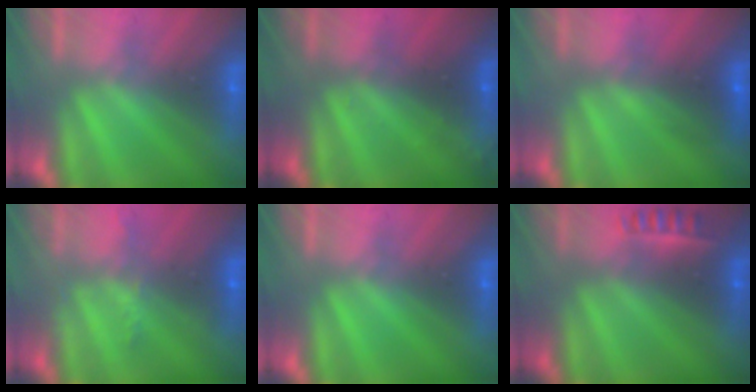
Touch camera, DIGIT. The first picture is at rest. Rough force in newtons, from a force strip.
{"total": 2.7}
{"total": 2.8}
{"total": 2.3}
{"total": 0.0}
{"total": 2.3}